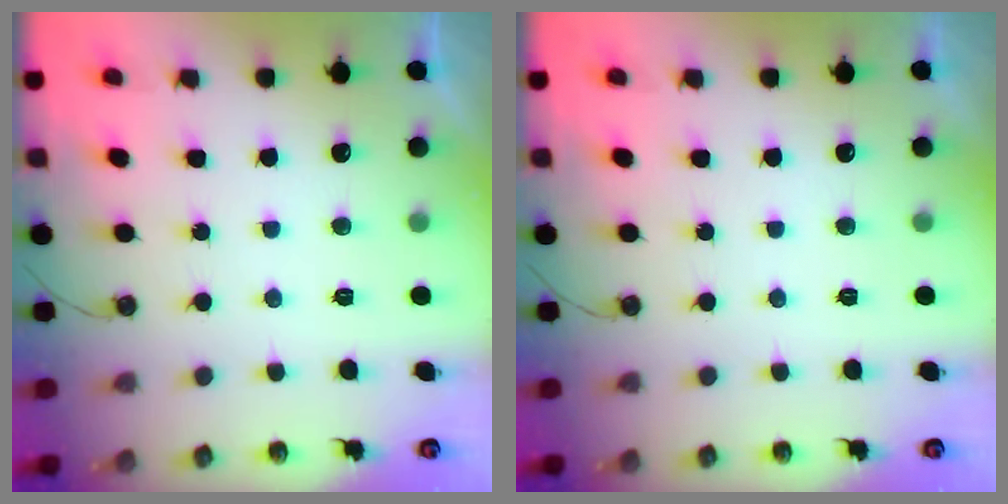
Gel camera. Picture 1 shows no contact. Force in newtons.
{"total": 0.0}